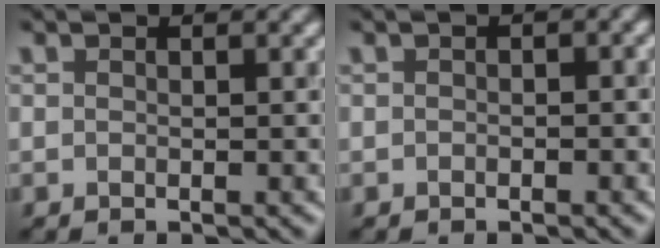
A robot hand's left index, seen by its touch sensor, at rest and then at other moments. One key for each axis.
{"total": 0.8, "fx": -0.2, "fy": 0.4, "fz": 0.7, "tx": -0.012, "ty": 0.001, "tz": -0.005}